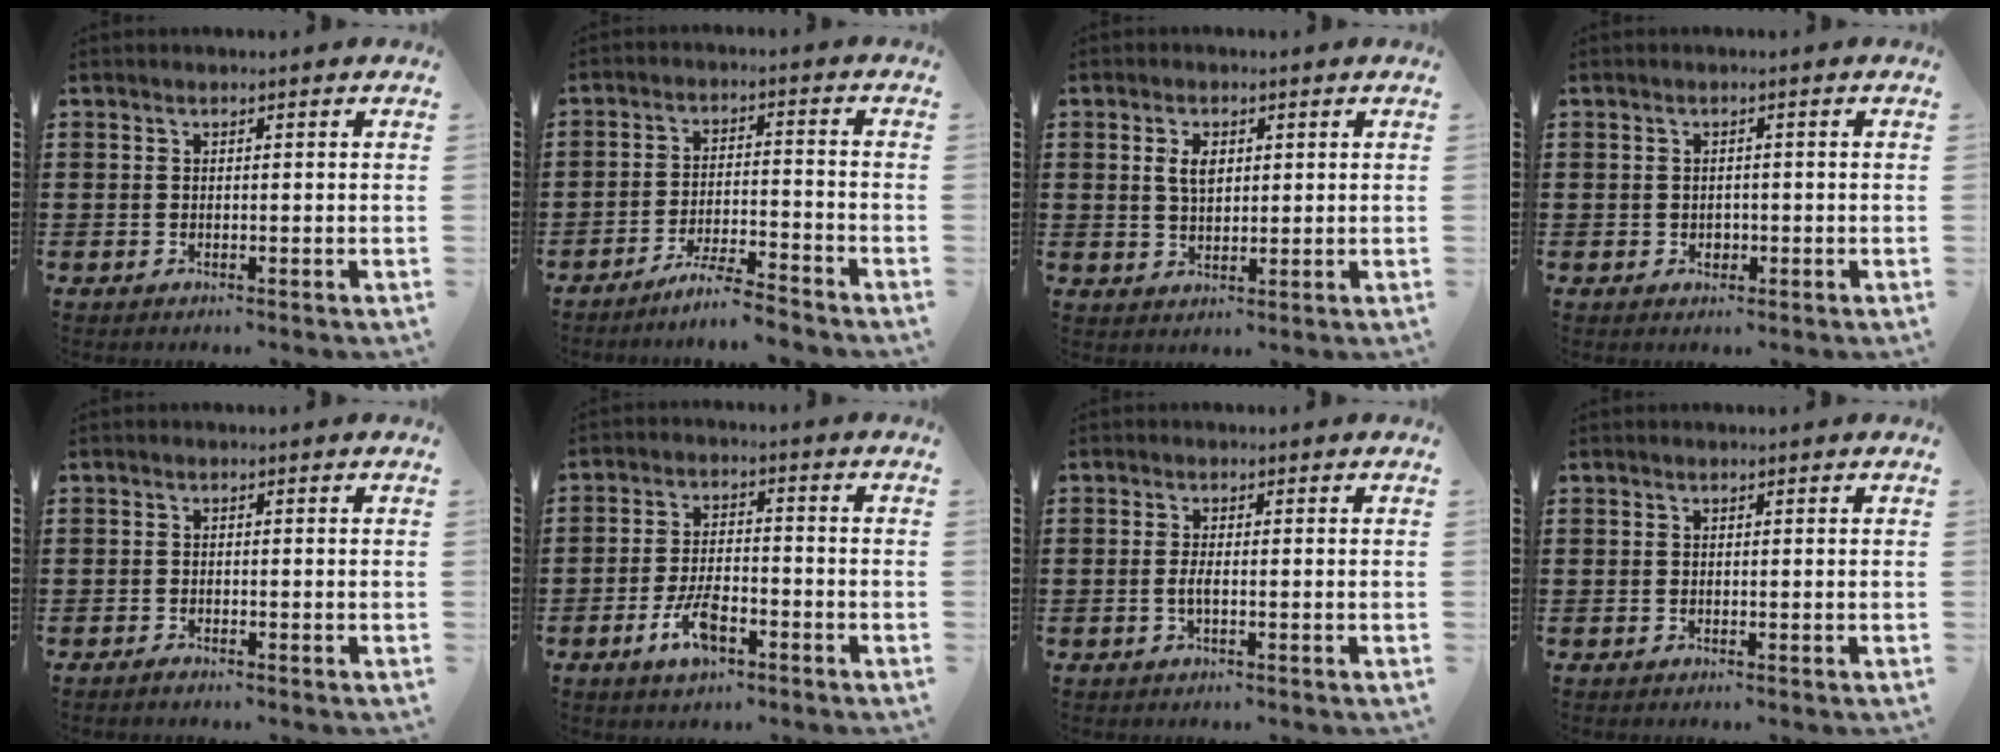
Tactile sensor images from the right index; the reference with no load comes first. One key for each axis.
{"total": 5.3, "fx": -5.0, "fy": -0.1, "fz": 1.9, "tx": -0.046, "ty": -0.007, "tz": -0.100}
{"total": 3.6, "fx": 1.0, "fy": 2.0, "fz": 2.8, "tx": -0.053, "ty": 0.007, "tz": 0.014}
{"total": 1.2, "fx": -0.2, "fy": 1.0, "fz": 0.6, "tx": -0.013, "ty": 0.004, "tz": -0.005}
{"total": 0.7, "fx": -0.7, "fy": 0.1, "fz": 0.2, "tx": -0.005, "ty": -0.003, "tz": -0.013}
{"total": 6.5, "fx": -3.2, "fy": 2.8, "fz": 4.9, "tx": -0.112, "ty": 0.000, "tz": -0.064}
{"total": 1.9, "fx": -0.4, "fy": 0.3, "fz": 1.8, "tx": -0.041, "ty": -0.003, "tz": -0.011}
{"total": 0.0}